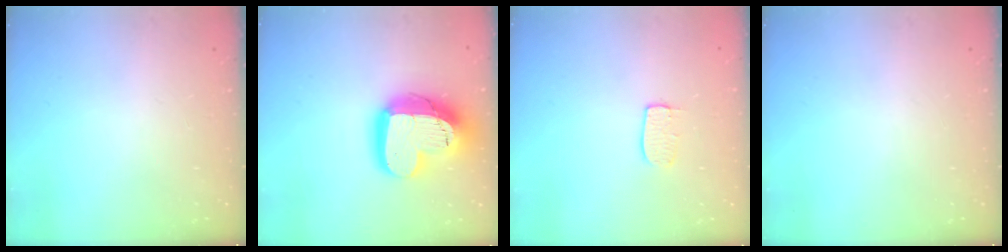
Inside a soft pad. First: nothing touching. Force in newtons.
{"total": 20.1, "press": 20.0, "slide": 1.6}
{"total": 5.5, "press": 5.5, "slide": 0.1}
{"total": 0.0}